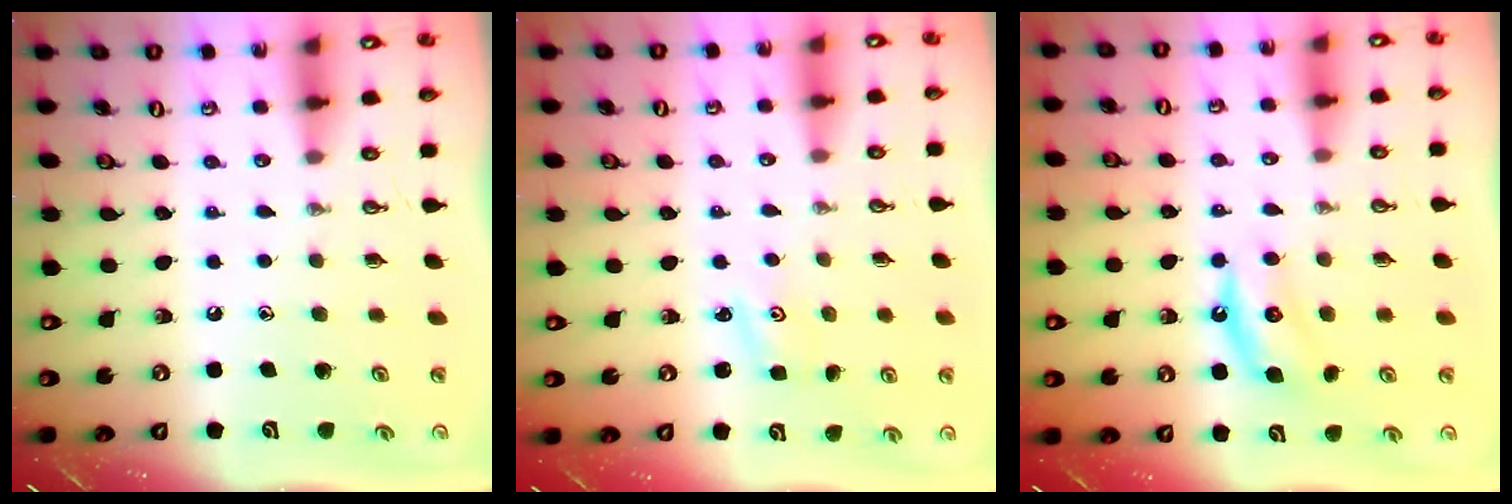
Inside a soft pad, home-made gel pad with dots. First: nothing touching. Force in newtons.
{"total": 1.3, "press": 1.3, "slide": 0.2}
{"total": 5.7, "press": 5.6, "slide": 0.4}